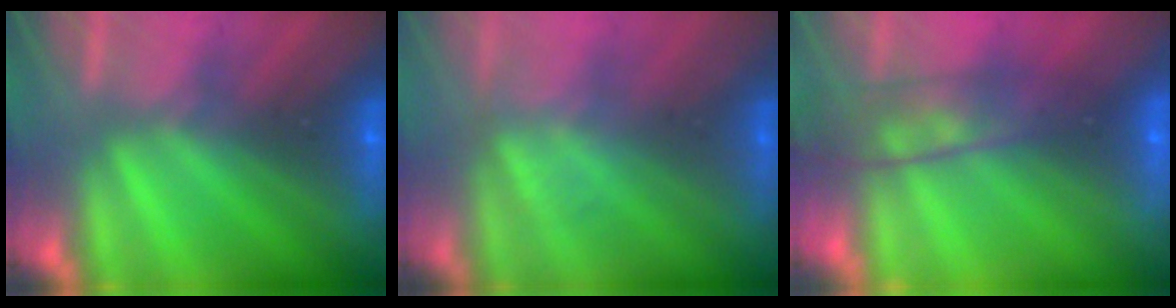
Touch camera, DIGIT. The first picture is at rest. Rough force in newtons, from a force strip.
{"total": 2.8}
{"total": 5.8}